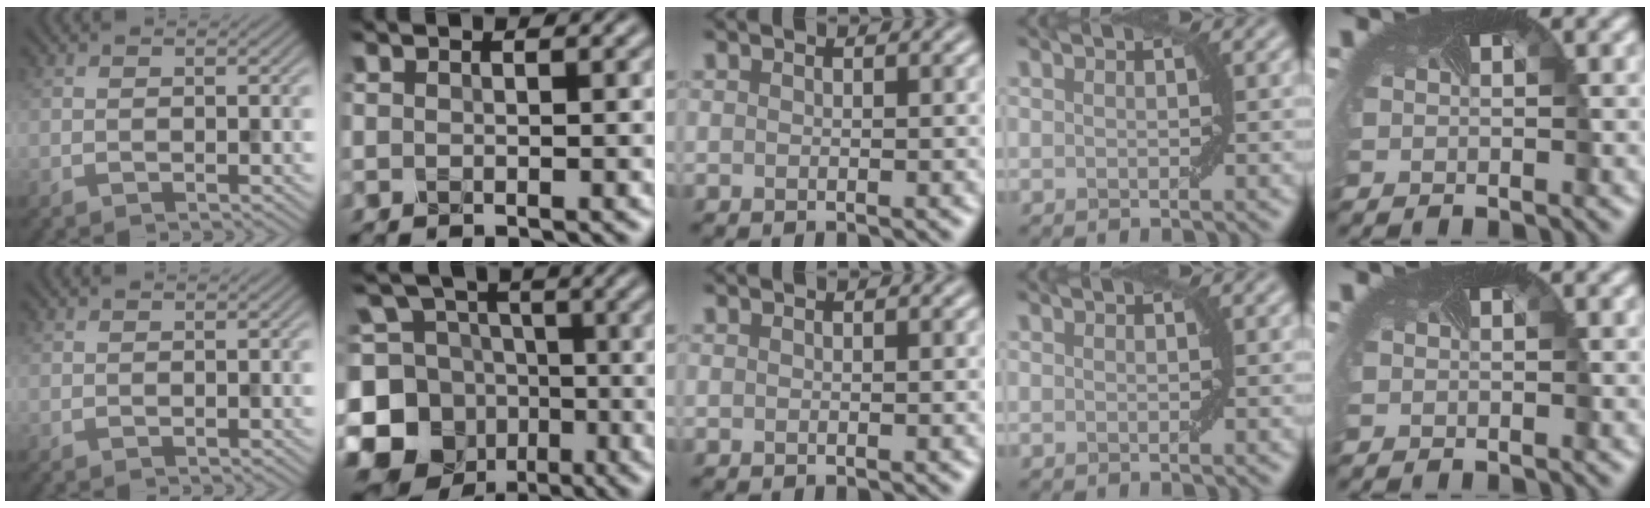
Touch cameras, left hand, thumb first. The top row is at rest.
{"index": {"total": 13.0, "force": [-4.3, 11.6, 4.1], "torque": [-0.126, -0.003, -0.090]}}